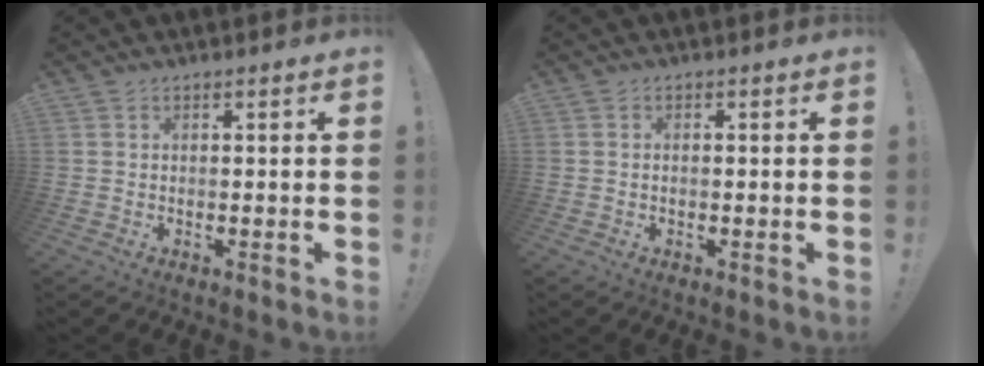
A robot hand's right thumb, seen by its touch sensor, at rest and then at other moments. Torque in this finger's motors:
{"motor_torque": [0.05, -0.22, 0.03, 0.27, 0.01]}